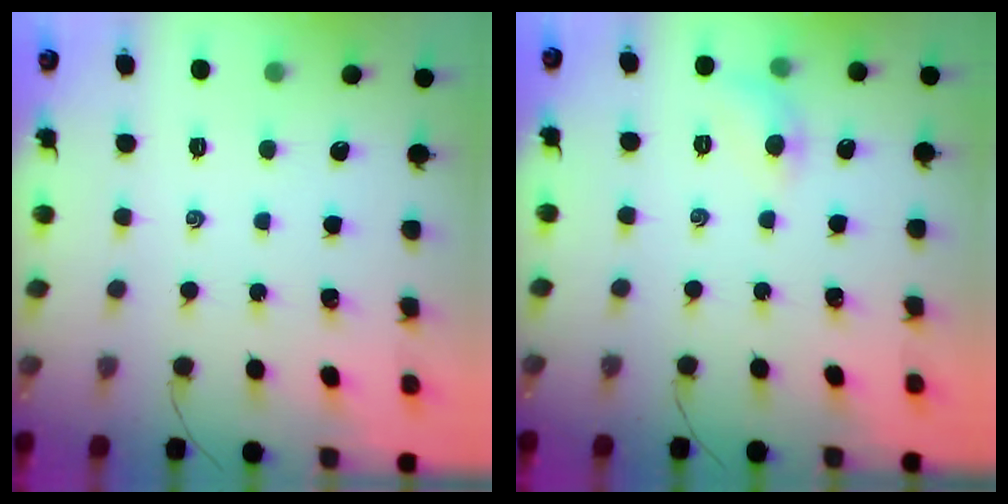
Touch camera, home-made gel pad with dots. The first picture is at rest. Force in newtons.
{"total": 6.6, "press": 6.5, "slide": 1.5}